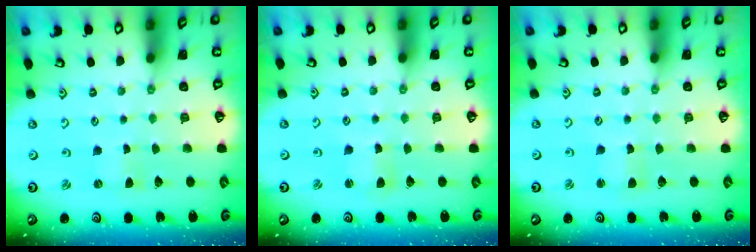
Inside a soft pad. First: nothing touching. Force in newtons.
{"total": 2.5, "press": 2.5, "slide": 0.3}
{"total": 1.8, "press": 1.7, "slide": 0.4}